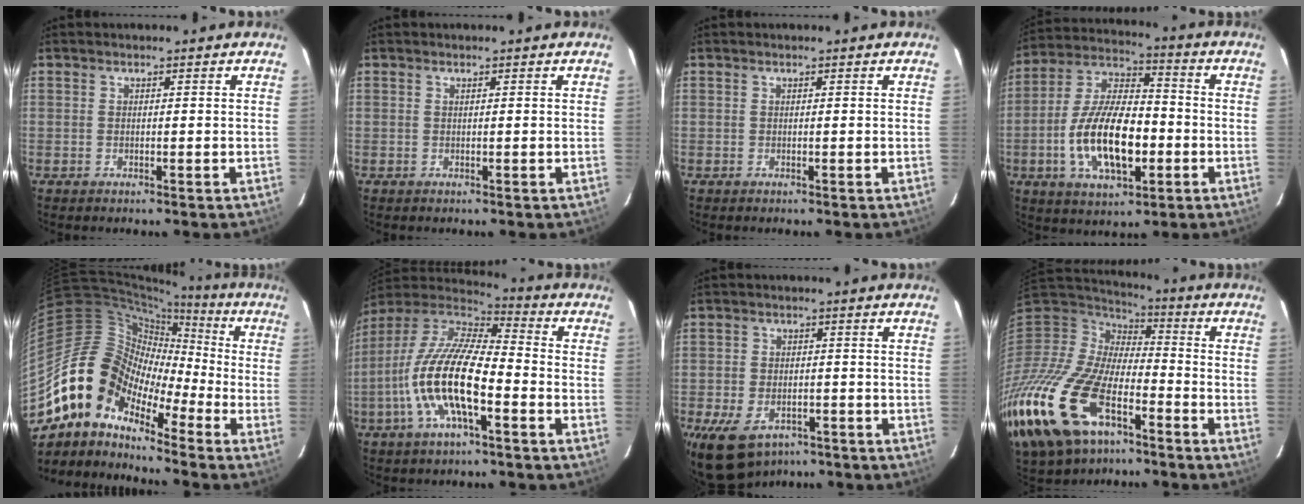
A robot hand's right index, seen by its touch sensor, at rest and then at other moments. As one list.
[{"total": 0.0}, {"total": 0.0}, {"total": 17.3, "force": [-4.3, 7.9, 14.8], "torque": [-0.294, 0.004, -0.072]}, {"total": 13.5, "force": [-9.4, 7.3, 6.3], "torque": [-0.105, 0.016, -0.203]}, {"total": 17.6, "force": [-5.9, 5.5, 15.6], "torque": [-0.307, -0.013, -0.119]}, {"total": 11.6, "force": [-7.1, 7.1, 5.7], "torque": [-0.136, -0.011, -0.106]}, {"total": 28.5, "force": [-15.5, 14.8, 18.9], "torque": [-0.439, -0.052, -0.280]}]